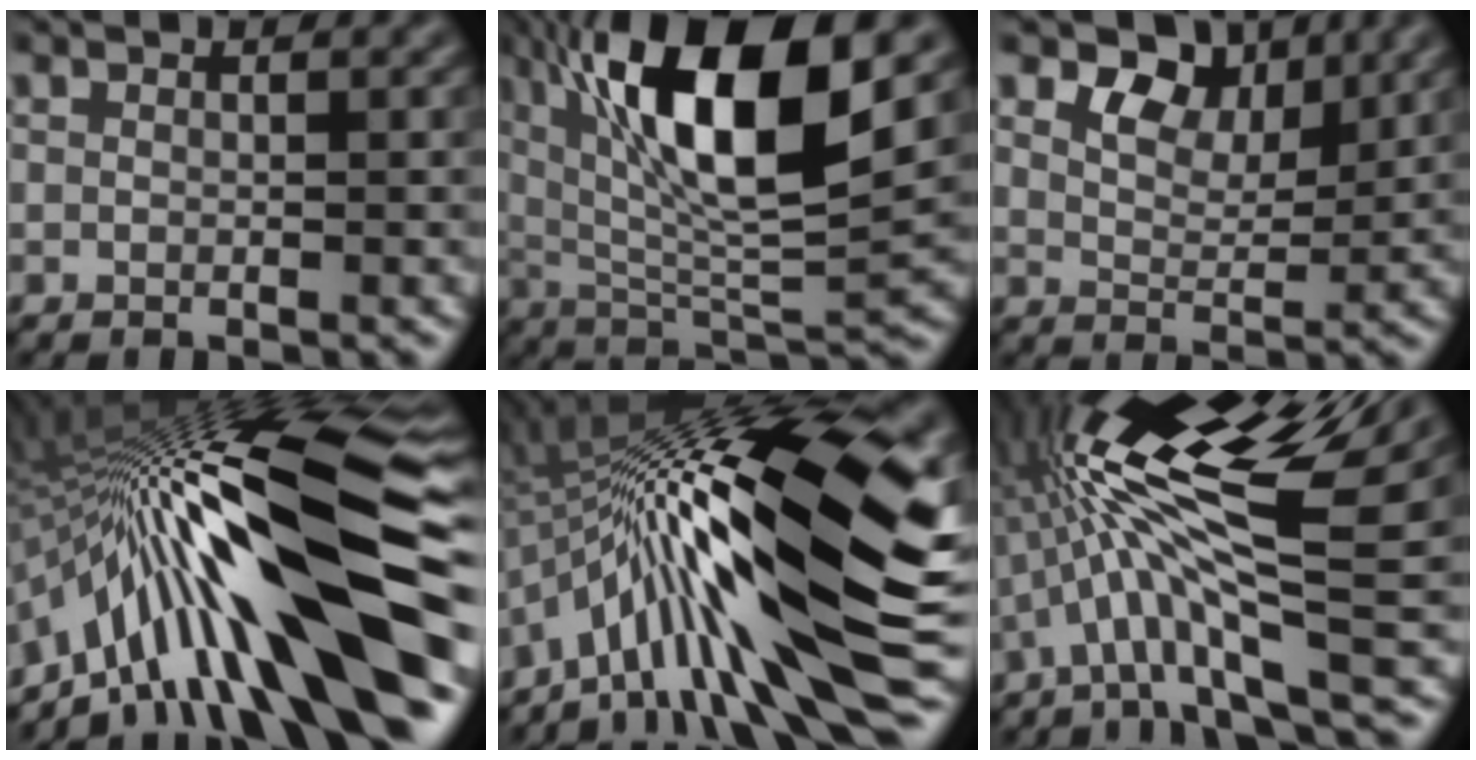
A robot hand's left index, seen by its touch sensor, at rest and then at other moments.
{"total": 13.4, "force": [4.7, 3.8, 11.9], "torque": [-0.194, 0.013, 0.082]}
{"total": 5.6, "force": [3.6, 3.2, 3.0], "torque": [-0.044, 0.002, 0.051]}
{"total": 16.3, "force": [-5.1, 4.1, 15.0], "torque": [-0.244, 0.043, -0.083]}
{"total": 17.7, "force": [-2.9, 5.0, 16.7], "torque": [-0.268, 0.039, -0.068]}
{"total": 13.5, "force": [1.4, 3.2, 13.0], "torque": [-0.239, 0.022, 0.032]}